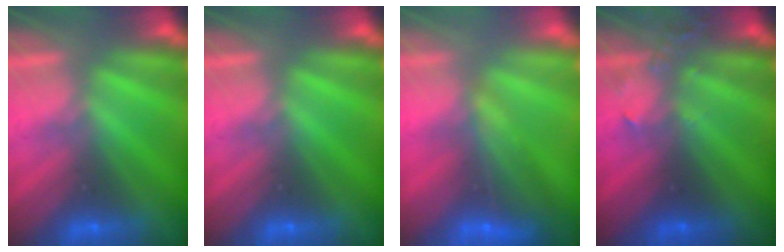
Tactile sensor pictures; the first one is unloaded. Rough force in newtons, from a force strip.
{"total": 0.0}
{"total": 7.5}
{"total": 3.4}